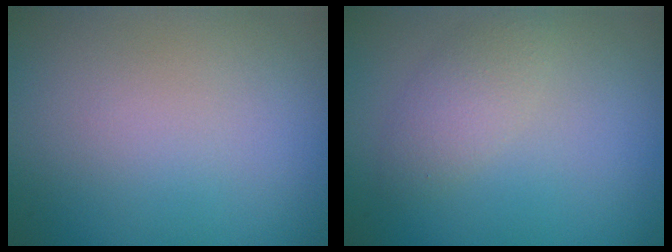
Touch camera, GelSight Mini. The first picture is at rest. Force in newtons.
{"total": 2.1, "press": 2.1, "slide": 0.1}